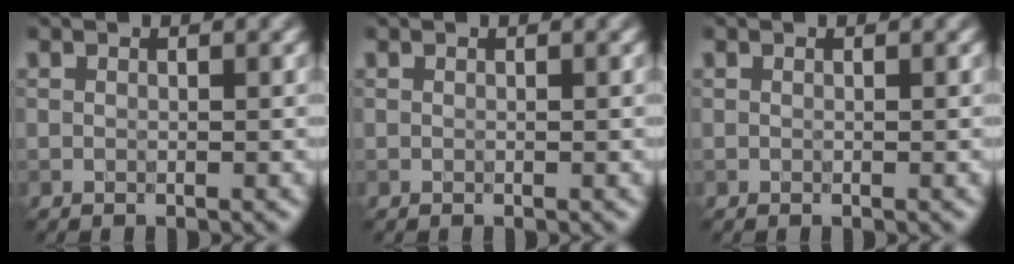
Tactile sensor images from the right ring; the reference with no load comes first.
{"total": 0.0}
{"total": 0.0}